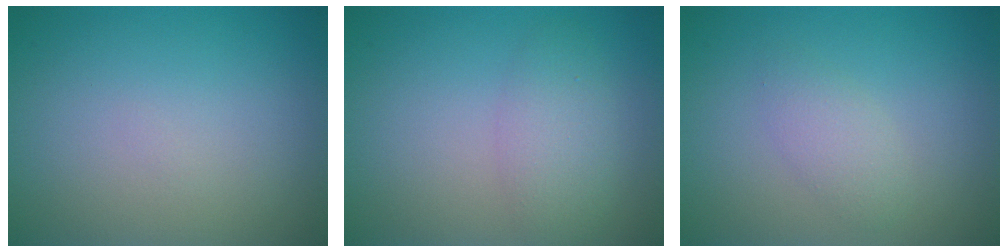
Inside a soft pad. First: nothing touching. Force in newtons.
{"total": 2.8, "press": 2.8, "slide": 0.2}
{"total": 1.8, "press": 1.8, "slide": 0.1}